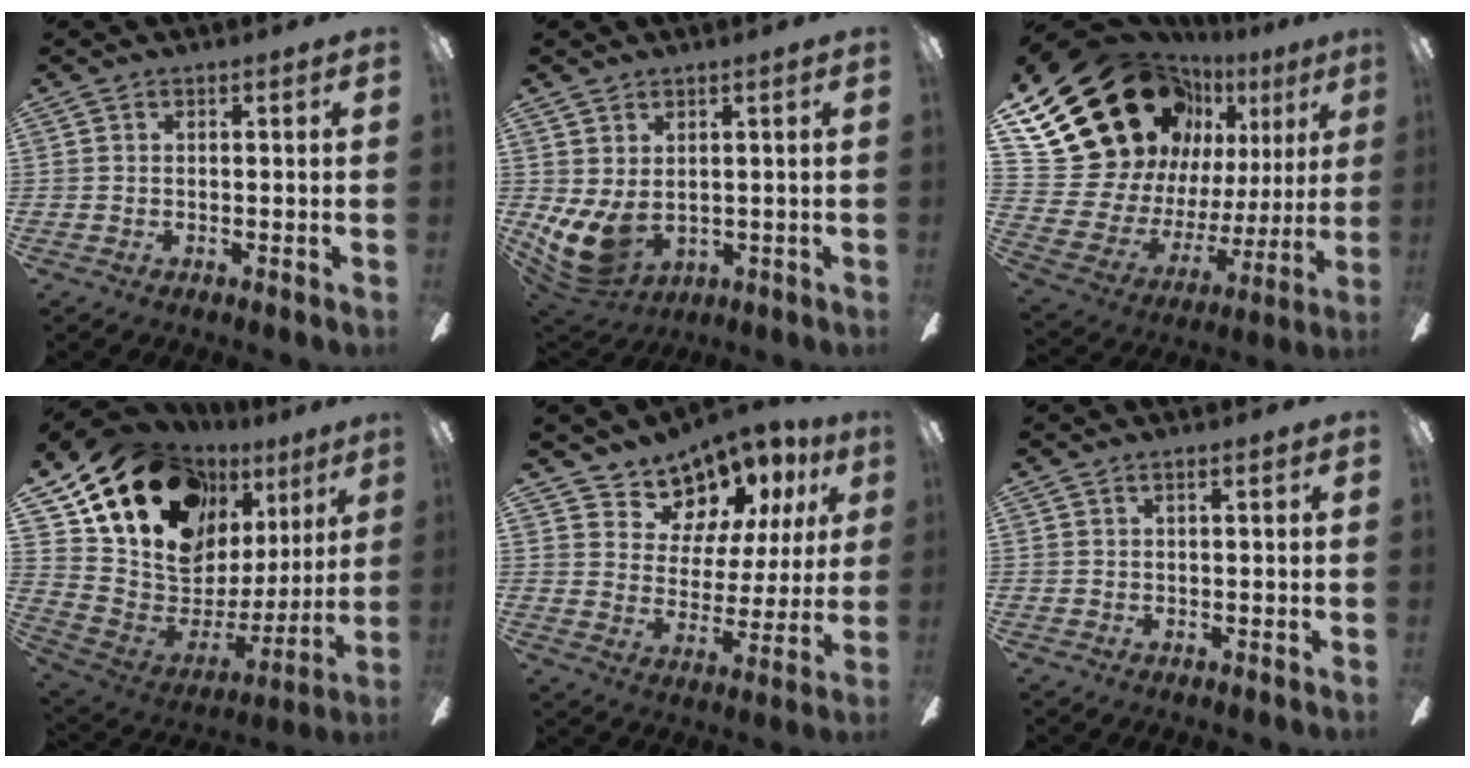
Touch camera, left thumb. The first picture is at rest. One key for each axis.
{"total": 8.2, "fx": 0.1, "fy": 5.3, "fz": 6.2, "tx": -0.150, "ty": -0.019, "tz": 0.007}
{"total": 29.8, "fx": 14.8, "fy": 20.5, "fz": 15.8, "tx": -0.277, "ty": -0.117, "tz": 0.312}
{"total": 19.4, "fx": 13.4, "fy": 11.1, "fz": 8.5, "tx": -0.174, "ty": -0.094, "tz": 0.254}
{"total": 11.1, "fx": 9.2, "fy": 5.9, "fz": 1.6, "tx": -0.038, "ty": -0.083, "tz": 0.176}
{"total": 1.0, "fx": 0.4, "fy": 0.1, "fz": 0.9, "tx": -0.019, "ty": 0.000, "tz": 0.007}